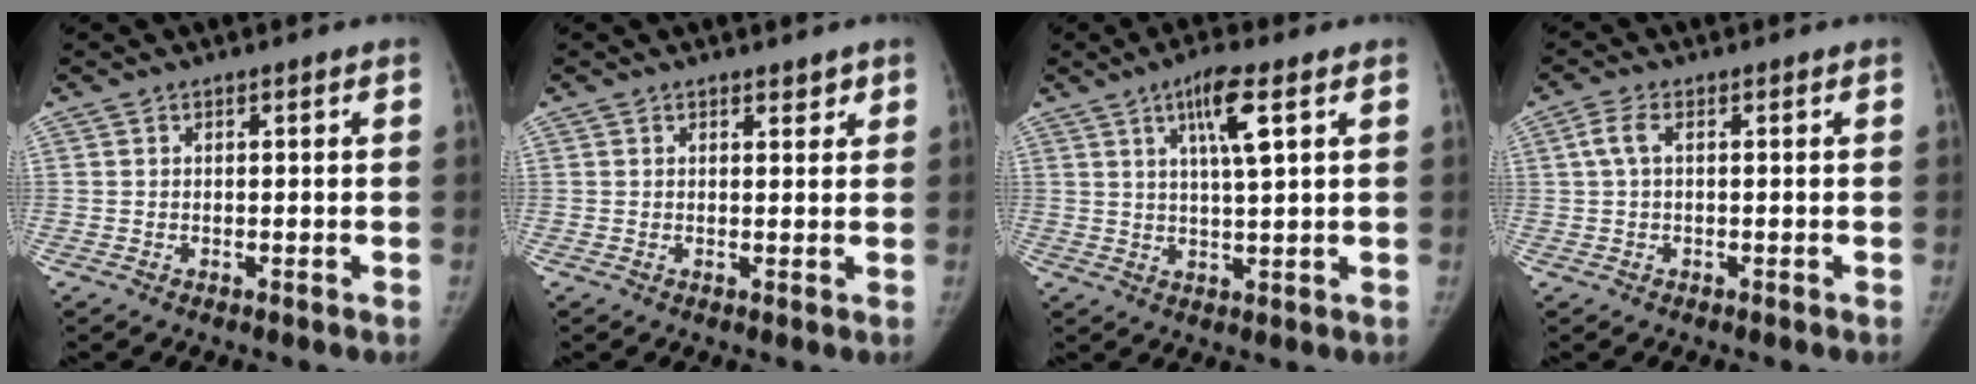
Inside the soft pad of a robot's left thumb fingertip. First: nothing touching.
{"total": 1.4, "force": [1.2, 0.7, 0.2], "torque": [0.011, -0.009, 0.013]}
{"total": 7.6, "force": [3.3, 1.1, 6.8], "torque": [-0.123, -0.012, 0.058]}
{"total": 2.7, "force": [0.5, 1.3, 2.3], "torque": [-0.063, 0.010, 0.009]}